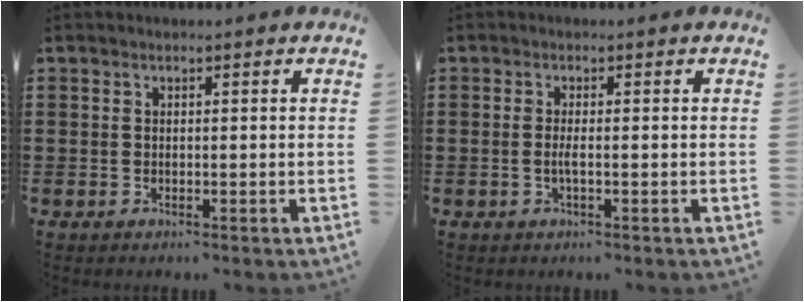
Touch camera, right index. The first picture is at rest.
{"total": 1.6, "force": [-0.4, 0.1, 1.5], "torque": [-0.034, -0.003, -0.011]}